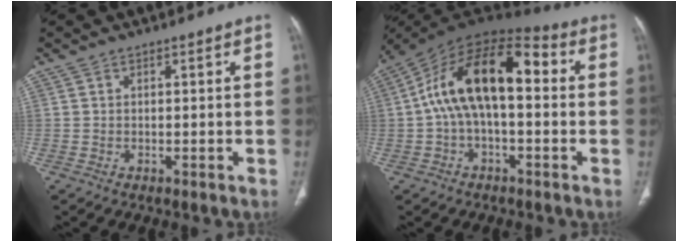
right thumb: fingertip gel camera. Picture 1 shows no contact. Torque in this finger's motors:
{"motor_torque": [2.48, 2.53, 0.98, -0.71, 0.34]}